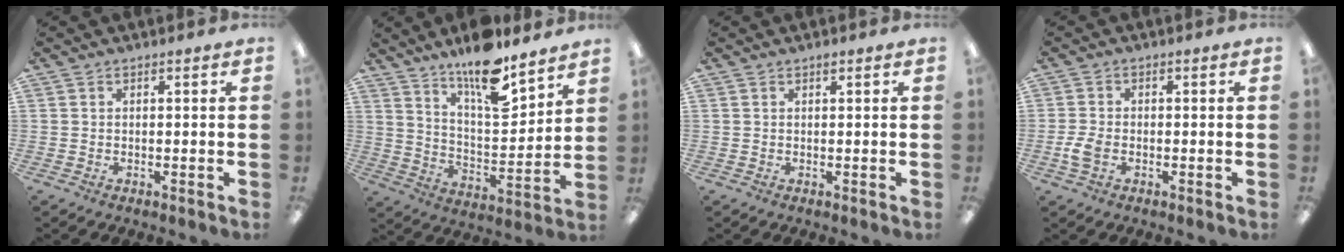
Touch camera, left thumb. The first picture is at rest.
{"total": 14.7, "force": [11.6, 4.2, 7.9], "torque": [-0.123, -0.085, 0.198]}
{"total": 0.7, "force": [0.5, 0.3, 0.4], "torque": [-0.009, 0.002, 0.009]}
{"total": 4.0, "force": [-1.3, 2.6, 2.7], "torque": [-0.064, 0.001, -0.027]}